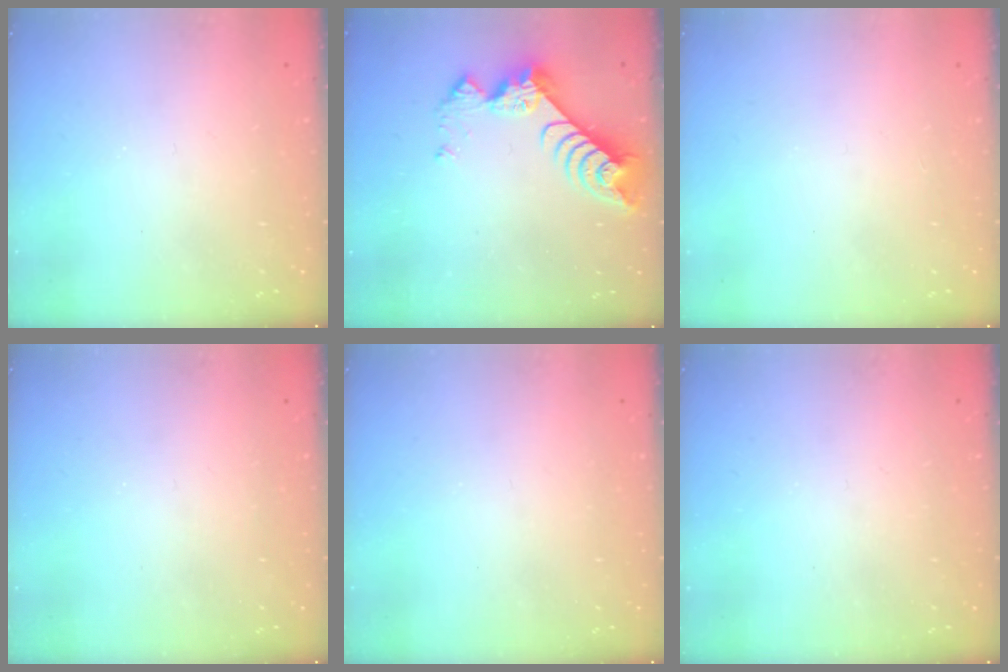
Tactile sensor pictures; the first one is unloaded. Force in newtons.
{"total": 8.3, "press": 8.3, "slide": 0.9}
{"total": 0.0}
{"total": 0.0}
{"total": 0.0}
{"total": 0.0}